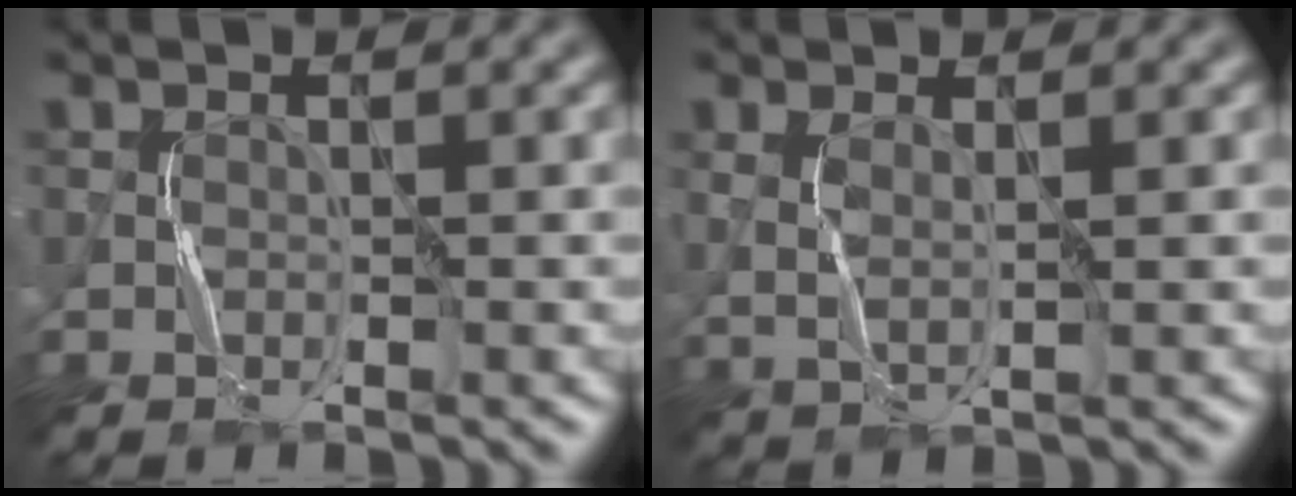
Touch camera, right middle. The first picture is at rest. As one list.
[{"total": 1.7, "force": [0.7, 0.5, 1.5], "torque": [-0.038, -0.002, 0.018]}]